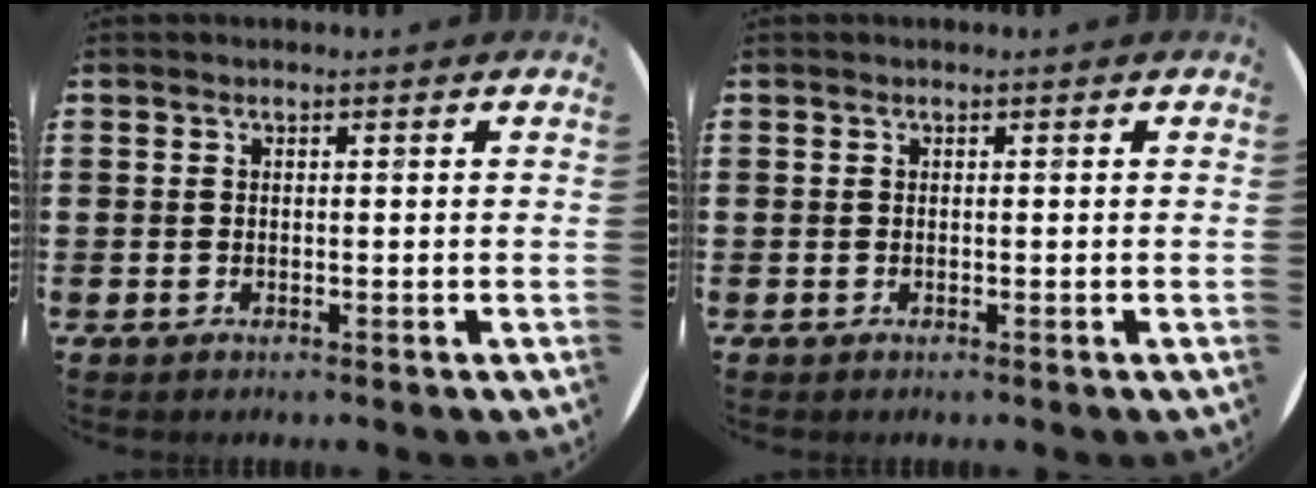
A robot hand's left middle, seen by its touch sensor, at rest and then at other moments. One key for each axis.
{"total": 0.0}